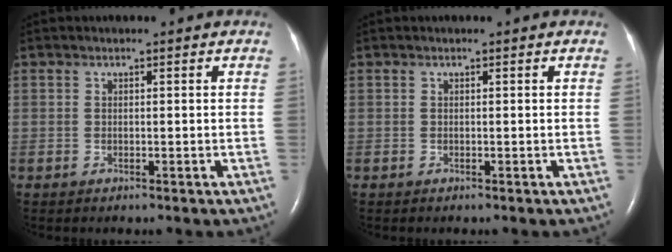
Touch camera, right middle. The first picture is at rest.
{"total": 0.0}